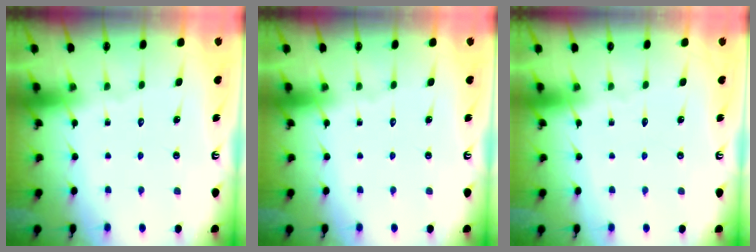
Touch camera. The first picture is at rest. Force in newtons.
{"total": 0.0}
{"total": 0.0}